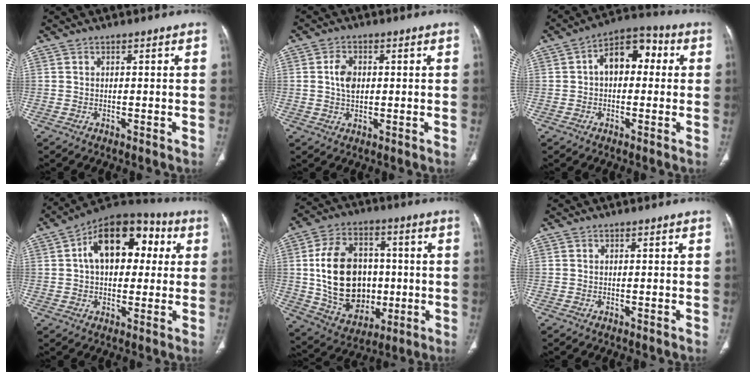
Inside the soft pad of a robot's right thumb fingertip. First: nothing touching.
{"total": 4.6, "force": [0.6, 3.0, 3.4], "torque": [-0.061, 0.000, 0.010]}
{"total": 9.9, "force": [1.3, 6.4, 7.5], "torque": [-0.086, 0.033, 0.009]}
{"total": 17.7, "force": [3.9, 10.8, 13.4], "torque": [-0.168, 0.026, 0.051]}
{"total": 20.4, "force": [0.1, 14.9, 13.9], "torque": [-0.208, 0.011, 0.021]}
{"total": 0.0}